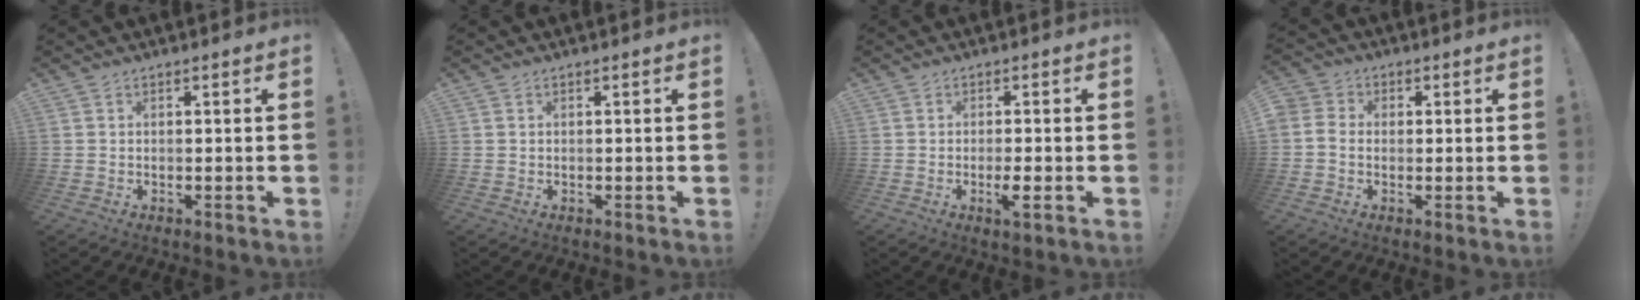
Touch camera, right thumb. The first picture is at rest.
{"total": 0.0}
{"total": 3.5, "force": [-1.2, -0.3, 3.3], "torque": [-0.063, -0.010, -0.021]}
{"total": 4.6, "force": [-0.7, 3.9, 2.3], "torque": [-0.047, 0.013, -0.012]}